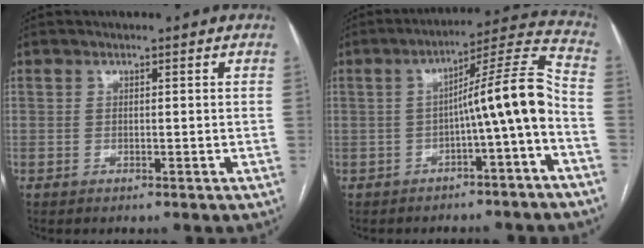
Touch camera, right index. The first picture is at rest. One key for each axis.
{"total": 10.6, "fx": -3.0, "fy": -0.7, "fz": 10.2, "tx": -0.141, "ty": 0.031, "tz": -0.046}